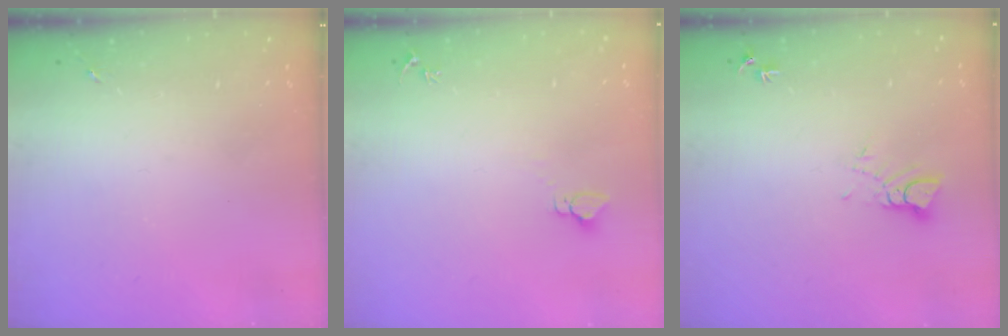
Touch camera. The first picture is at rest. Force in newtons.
{"total": 2.8, "press": 2.8, "slide": 0.2}
{"total": 3.6, "press": 3.6, "slide": 0.3}